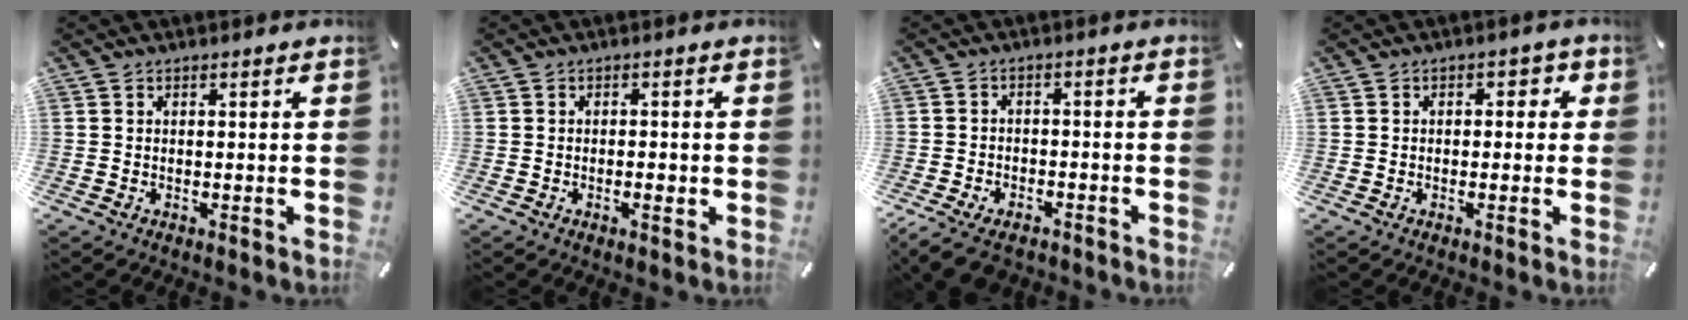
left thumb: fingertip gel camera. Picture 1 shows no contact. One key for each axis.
{"total": 1.9, "fx": -0.5, "fy": 0.9, "fz": 1.6, "tx": -0.029, "ty": 0.001, "tz": -0.009}
{"total": 5.7, "fx": -4.4, "fy": 2.8, "fz": 2.4, "tx": -0.052, "ty": 0.017, "tz": -0.085}
{"total": 2.2, "fx": -0.3, "fy": 1.6, "fz": 1.5, "tx": -0.013, "ty": 0.005, "tz": -0.012}